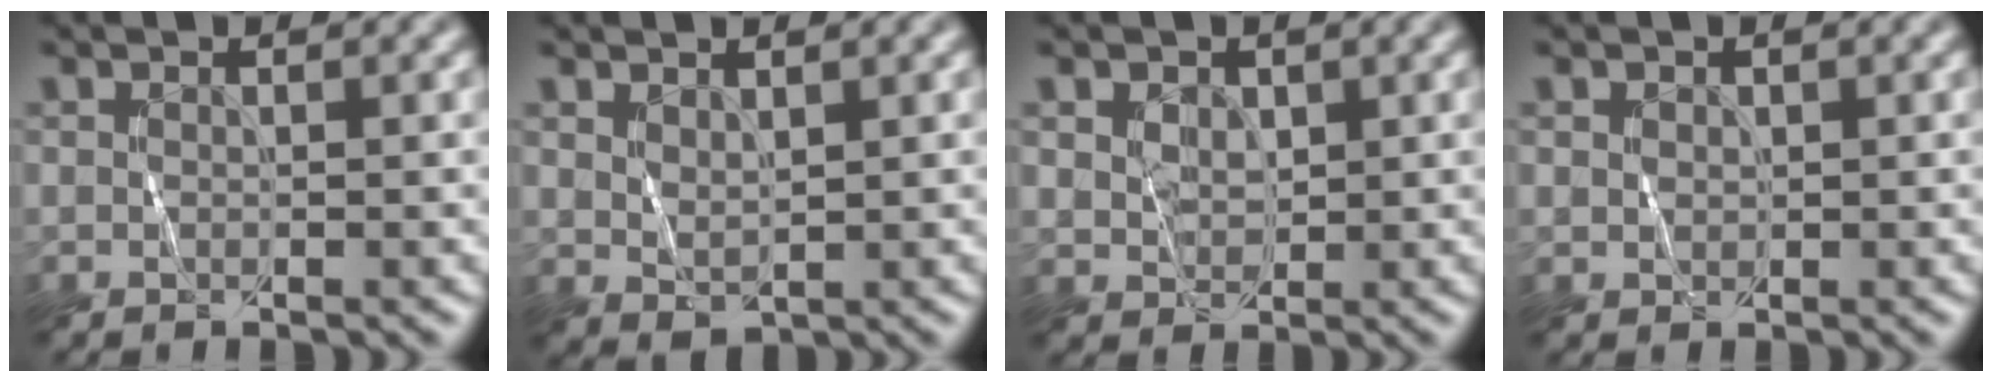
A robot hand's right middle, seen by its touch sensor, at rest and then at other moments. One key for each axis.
{"total": 1.5, "fx": 1.0, "fy": 0.7, "fz": 0.8, "tx": -0.019, "ty": -0.004, "tz": 0.027}
{"total": 2.3, "fx": 1.0, "fy": 1.7, "fz": 1.1, "tx": -0.030, "ty": -0.003, "tz": 0.024}
{"total": 0.9, "fx": 0.3, "fy": 0.7, "fz": 0.3, "tx": -0.005, "ty": -0.003, "tz": 0.009}